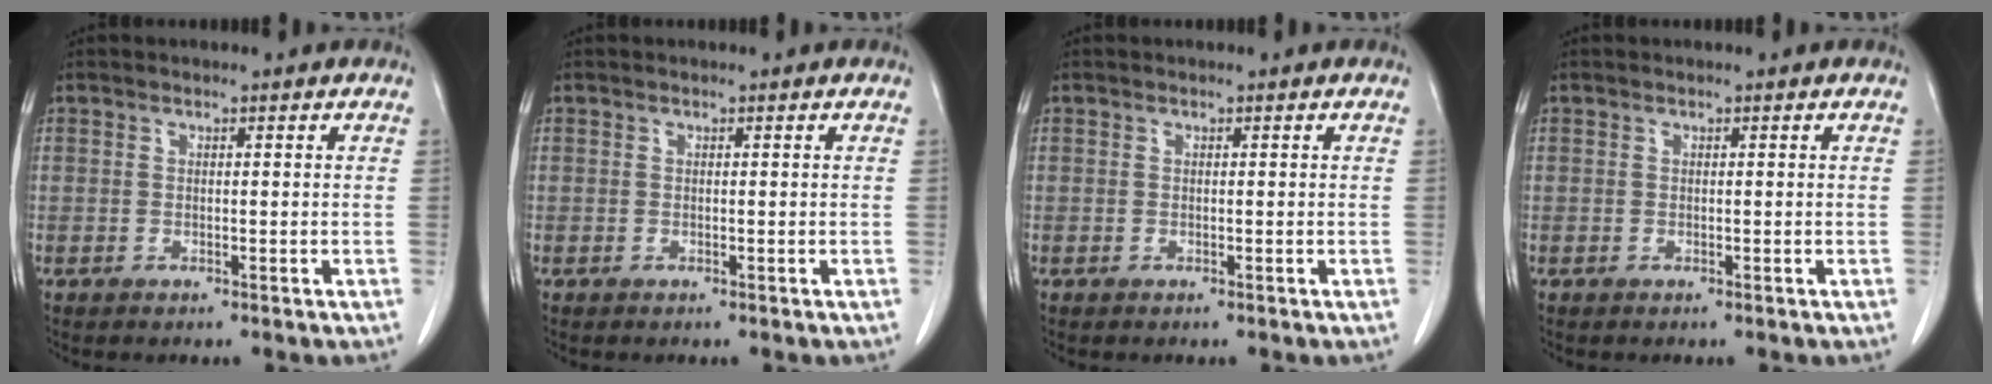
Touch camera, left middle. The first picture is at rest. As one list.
[{"total": 0.0}, {"total": 0.0}, {"total": 0.0}]